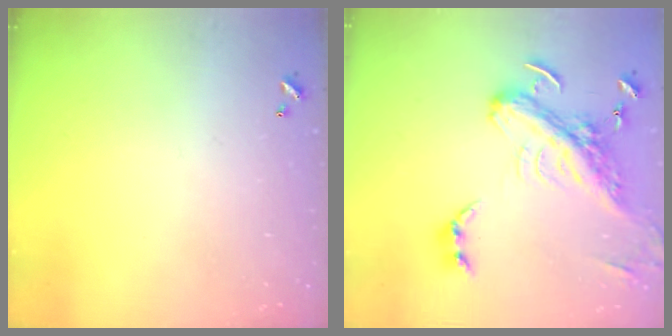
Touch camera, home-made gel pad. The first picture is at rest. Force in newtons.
{"total": 9.5, "press": 9.3, "slide": 2.2}